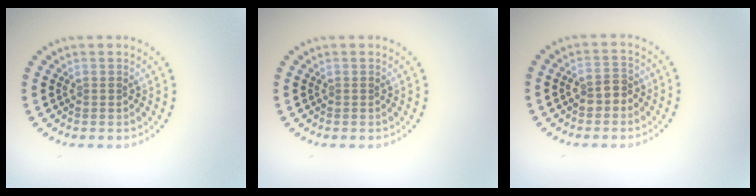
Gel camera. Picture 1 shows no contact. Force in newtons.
{"total": 0.0}
{"total": 2.1, "press": 2.0, "slide": 0.5}